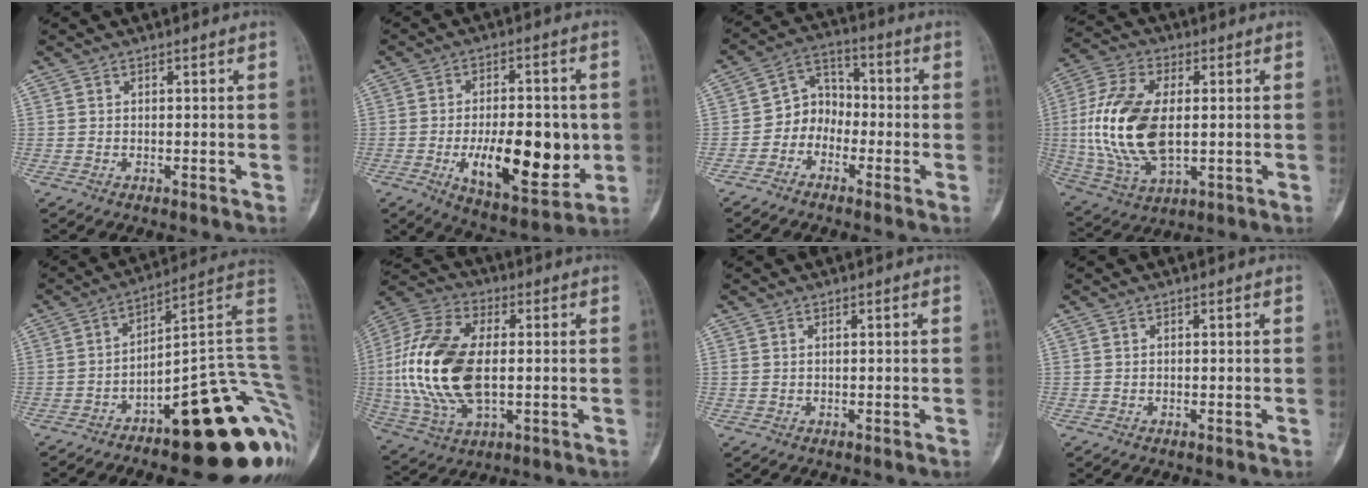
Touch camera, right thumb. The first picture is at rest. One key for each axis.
{"total": 18.2, "fx": -3.0, "fy": 8.3, "fz": 15.9, "tx": -0.211, "ty": -0.009, "tz": -0.035}
{"total": 6.9, "fx": -2.4, "fy": 5.7, "fz": 3.1, "tx": -0.019, "ty": 0.041, "tz": -0.060}
{"total": 18.8, "fx": 0.3, "fy": 10.3, "fz": 15.7, "tx": -0.332, "ty": -0.004, "tz": 0.013}
{"total": 26.0, "fx": -9.8, "fy": 8.1, "fz": 22.7, "tx": -0.198, "ty": 0.086, "tz": -0.130}
{"total": 21.2, "fx": -0.1, "fy": 11.5, "fz": 17.8, "tx": -0.381, "ty": 0.002, "tz": 0.002}
{"total": 0.7, "fx": 0.2, "fy": 0.4, "fz": 0.5, "tx": -0.015, "ty": 0.009, "tz": 0.009}
{"total": 0.0}